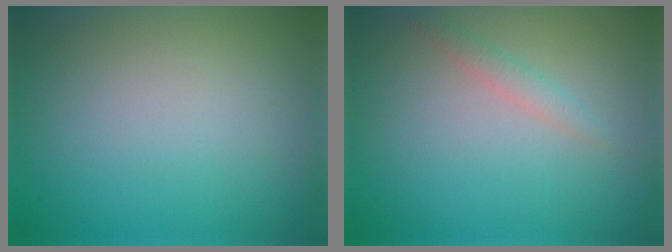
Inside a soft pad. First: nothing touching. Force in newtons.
{"total": 1.2, "press": 1.2, "slide": 0.0}